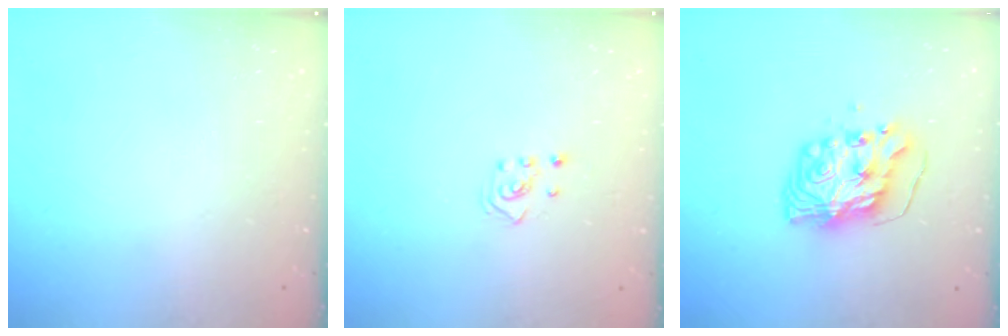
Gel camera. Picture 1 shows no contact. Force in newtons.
{"total": 2.1, "press": 1.9, "slide": 0.8}
{"total": 8.3, "press": 8.3, "slide": 0.9}